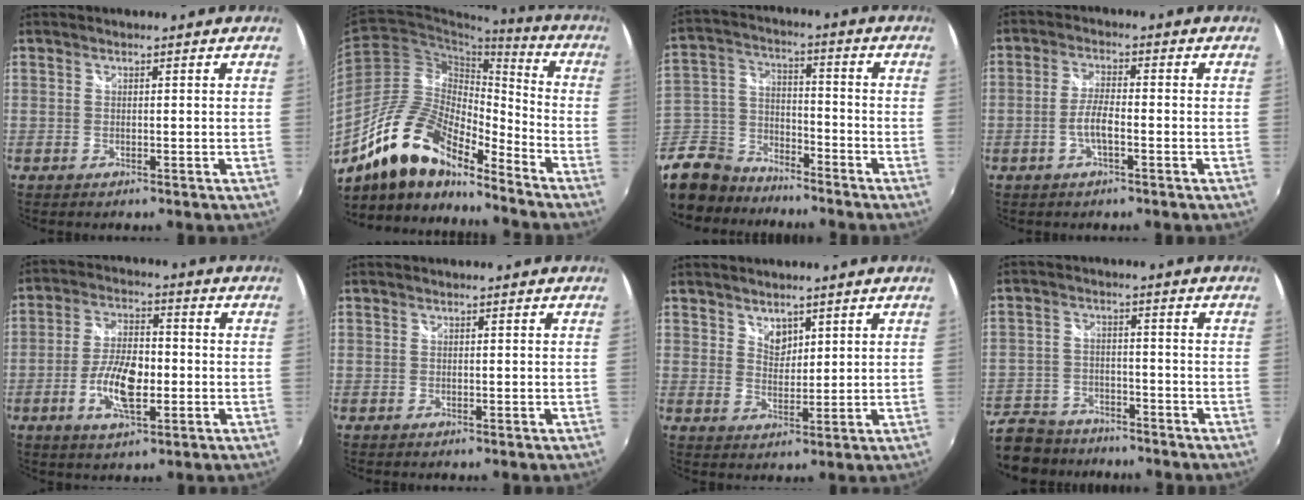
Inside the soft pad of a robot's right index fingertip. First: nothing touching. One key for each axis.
{"total": 17.5, "fx": -13.3, "fy": 6.1, "fz": 9.6, "tx": -0.181, "ty": 0.001, "tz": -0.254}
{"total": 15.9, "fx": -12.1, "fy": 8.8, "fz": 5.5, "tx": -0.160, "ty": 0.015, "tz": -0.217}
{"total": 4.2, "fx": -1.6, "fy": 1.0, "fz": 3.7, "tx": -0.081, "ty": 0.002, "tz": -0.031}
{"total": 10.0, "fx": -2.7, "fy": 4.4, "fz": 8.6, "tx": -0.173, "ty": 0.002, "tz": -0.049}
{"total": 0.0}
{"total": 3.3, "fx": 2.3, "fy": 2.1, "fz": 1.2, "tx": -0.012, "ty": 0.000, "tz": 0.042}
{"total": 14.0, "fx": -10.5, "fy": 7.7, "fz": 5.0, "tx": -0.148, "ty": -0.009, "tz": -0.174}